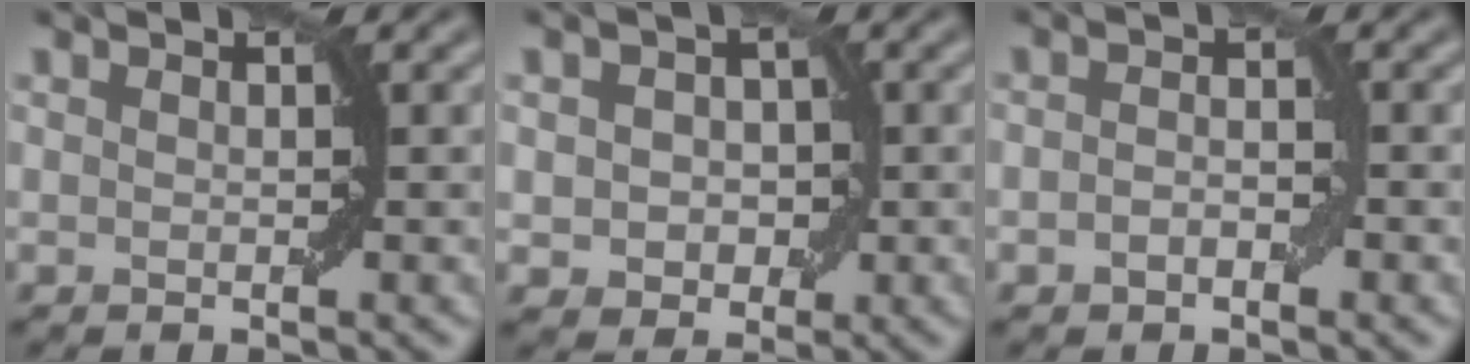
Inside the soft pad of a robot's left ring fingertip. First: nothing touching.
{"total": 3.2, "force": [-0.1, 2.6, 1.9], "torque": [-0.025, -0.002, -0.003]}
{"total": 1.6, "force": [-0.6, 0.9, 1.2], "torque": [-0.022, 0.003, -0.013]}